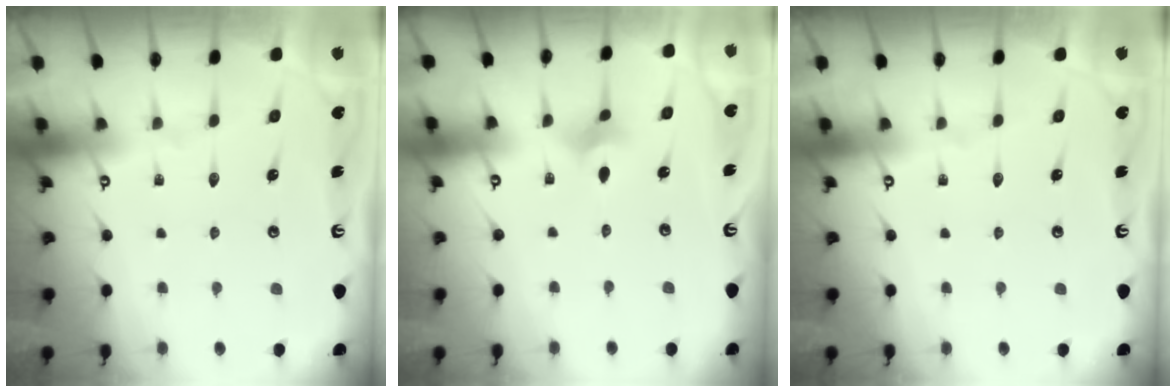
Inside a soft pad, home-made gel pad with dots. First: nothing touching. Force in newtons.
{"total": 2.1, "press": 2.0, "slide": 0.6}
{"total": 0.0}